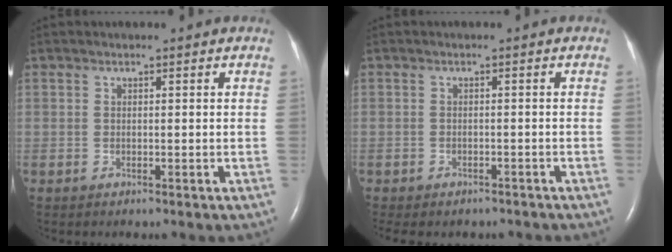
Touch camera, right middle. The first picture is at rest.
{"total": 7.3, "force": [-6.1, 3.2, 2.3], "torque": [-0.035, 0.002, -0.072]}